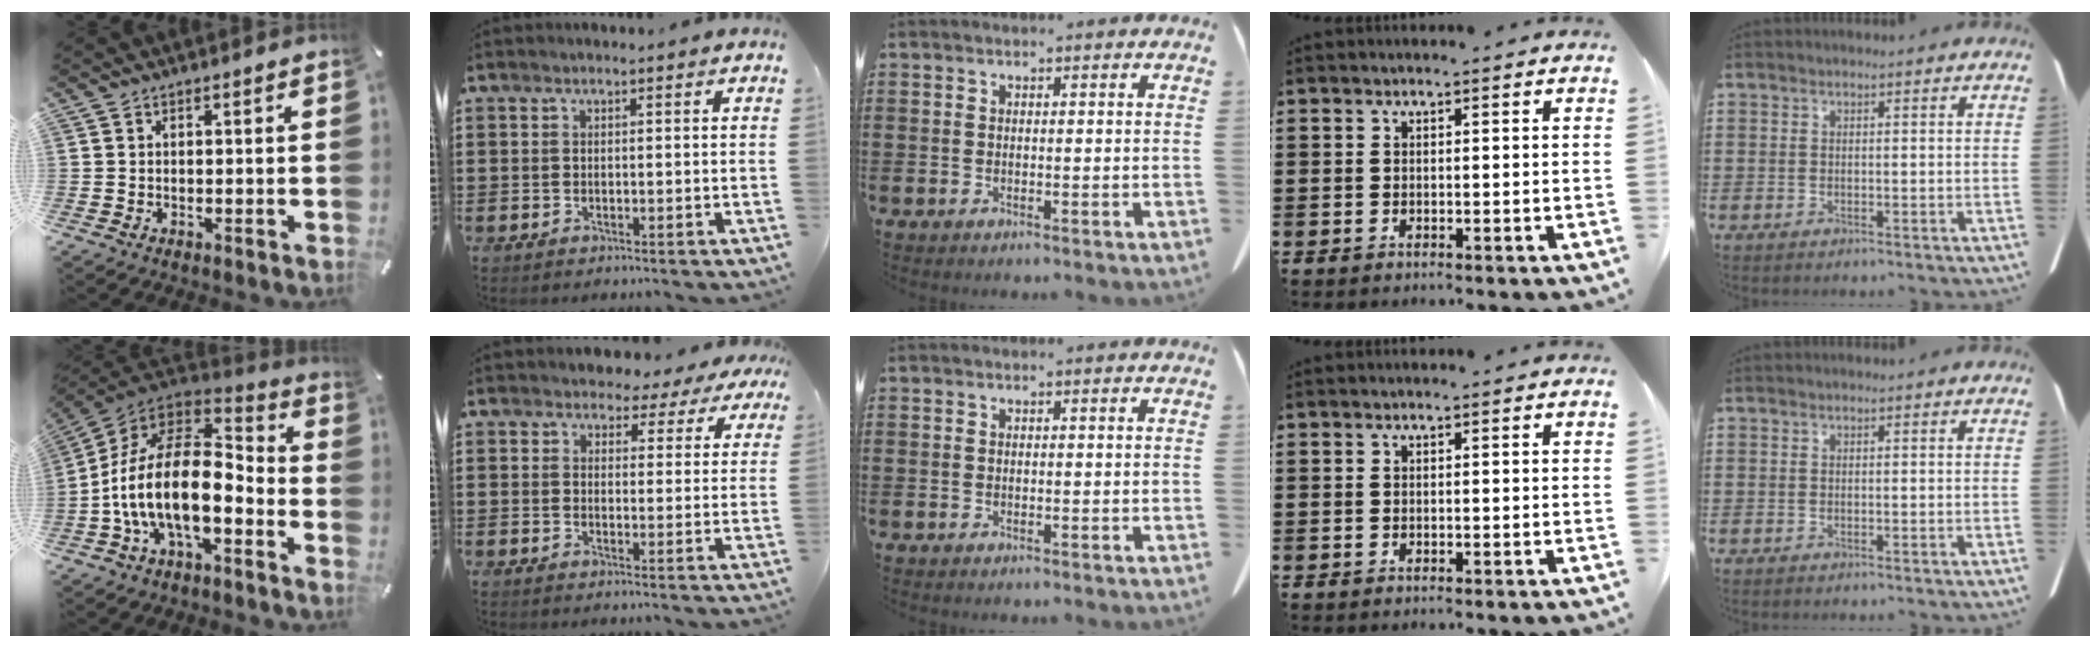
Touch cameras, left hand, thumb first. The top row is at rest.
{"thumb": {"total": 19.5, "force": [-5.4, 10.2, 15.8], "torque": [-0.321, 0.011, -0.092]}, "index": {"total": 3.2, "force": [2.8, 1.6, 0.2], "torque": [-0.013, -0.009, 0.049]}}